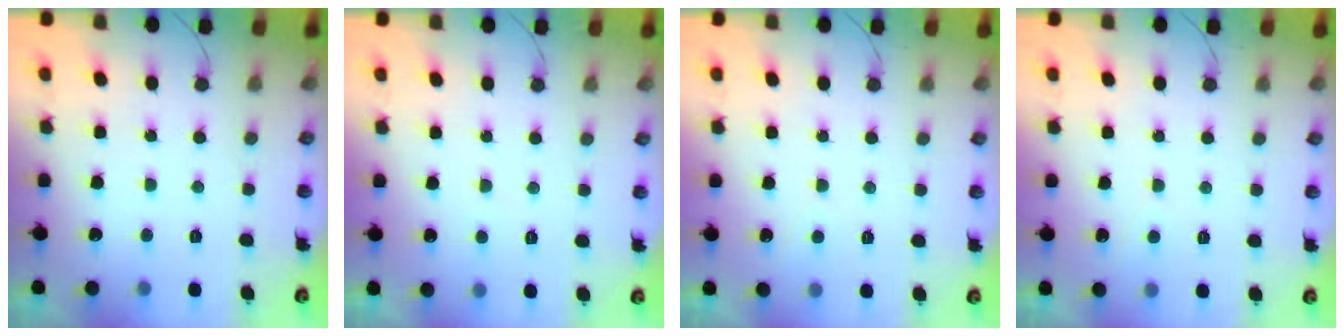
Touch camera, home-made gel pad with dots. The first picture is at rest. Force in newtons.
{"total": 2.8, "press": 2.8, "slide": 0.3}
{"total": 2.3, "press": 2.3, "slide": 0.4}
{"total": 2.3, "press": 2.3, "slide": 0.4}